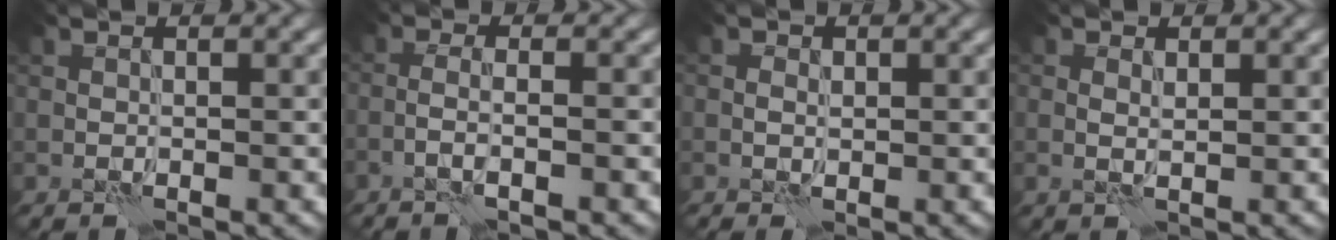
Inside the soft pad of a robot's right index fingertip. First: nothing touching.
{"total": 2.2, "force": [-1.1, 0.4, 1.9], "torque": [-0.033, 0.008, -0.029]}
{"total": 1.2, "force": [0.0, 1.0, 0.7], "torque": [-0.008, 0.004, -0.001]}
{"total": 0.9, "force": [0.4, 0.3, 0.7], "torque": [-0.016, -0.001, 0.007]}